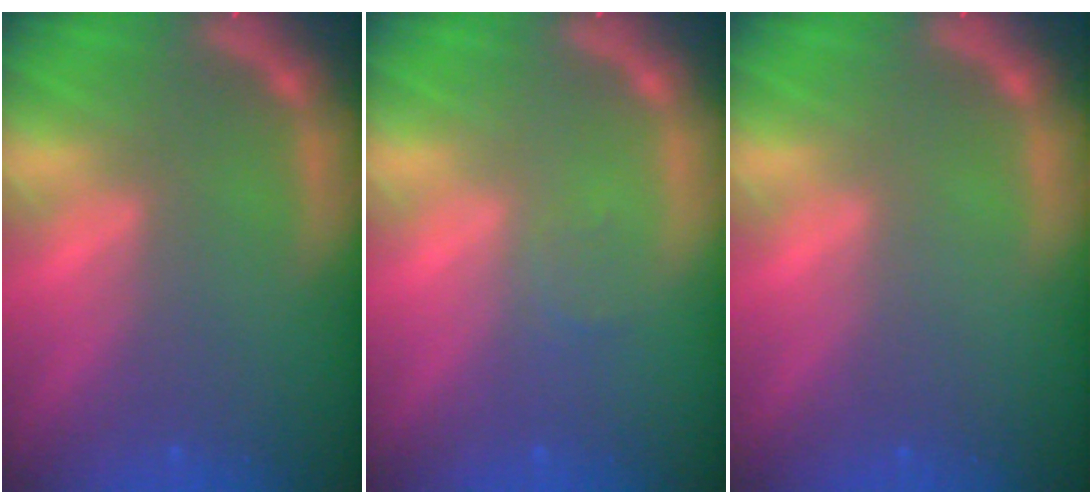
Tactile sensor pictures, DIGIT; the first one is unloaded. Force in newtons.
{"total": 1.0}
{"total": 0.0}